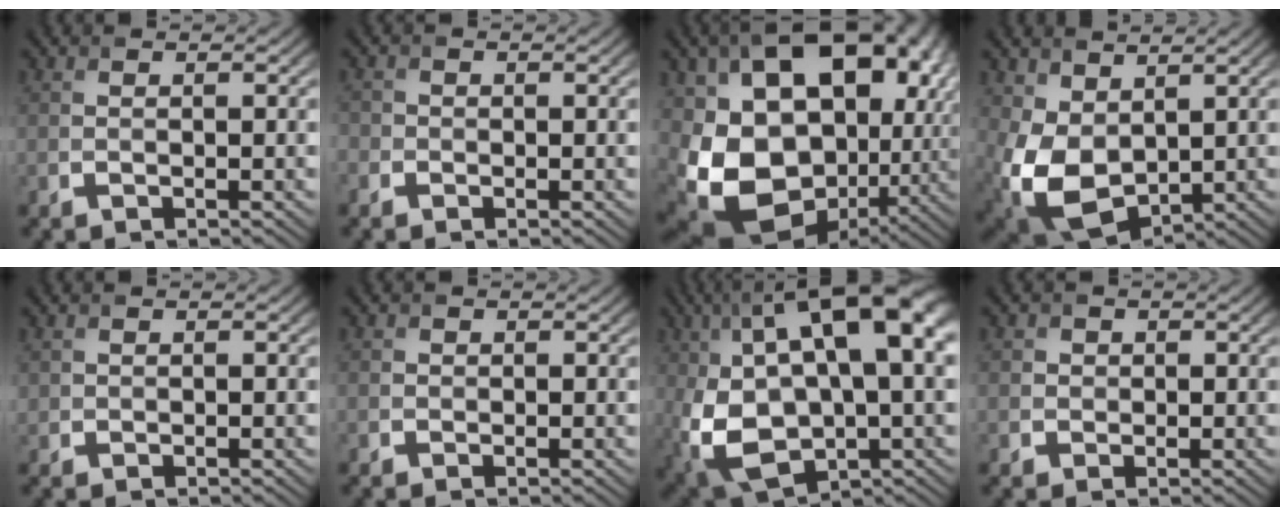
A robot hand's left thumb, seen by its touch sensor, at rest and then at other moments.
{"total": 1.4, "force": [-0.6, 1.2, 0.0], "torque": [0.008, -0.002, -0.016]}
{"total": 21.4, "force": [1.4, 15.0, 15.3], "torque": [-0.302, -0.037, 0.062]}
{"total": 10.1, "force": [1.0, 7.2, 7.0], "torque": [-0.185, -0.023, 0.026]}
{"total": 0.8, "force": [0.3, 0.7, 0.0], "torque": [-0.002, -0.002, 0.007]}
{"total": 1.0, "force": [0.0, 1.0, 0.0], "torque": [0.009, -0.004, -0.001]}
{"total": 21.2, "force": [3.8, 11.5, 17.4], "torque": [-0.350, 0.002, 0.081]}
{"total": 2.8, "force": [0.7, 2.6, 0.5], "torque": [-0.011, -0.005, 0.007]}